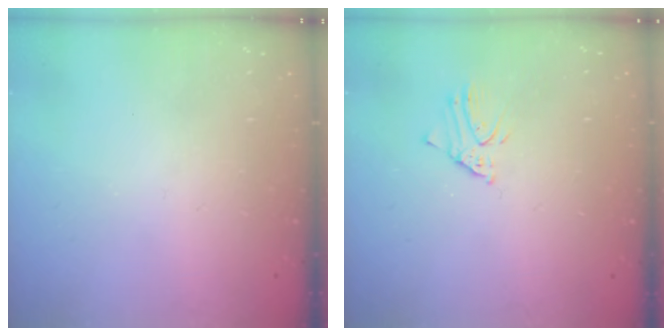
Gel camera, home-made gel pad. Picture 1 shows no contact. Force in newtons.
{"total": 2.5, "press": 2.5, "slide": 0.2}